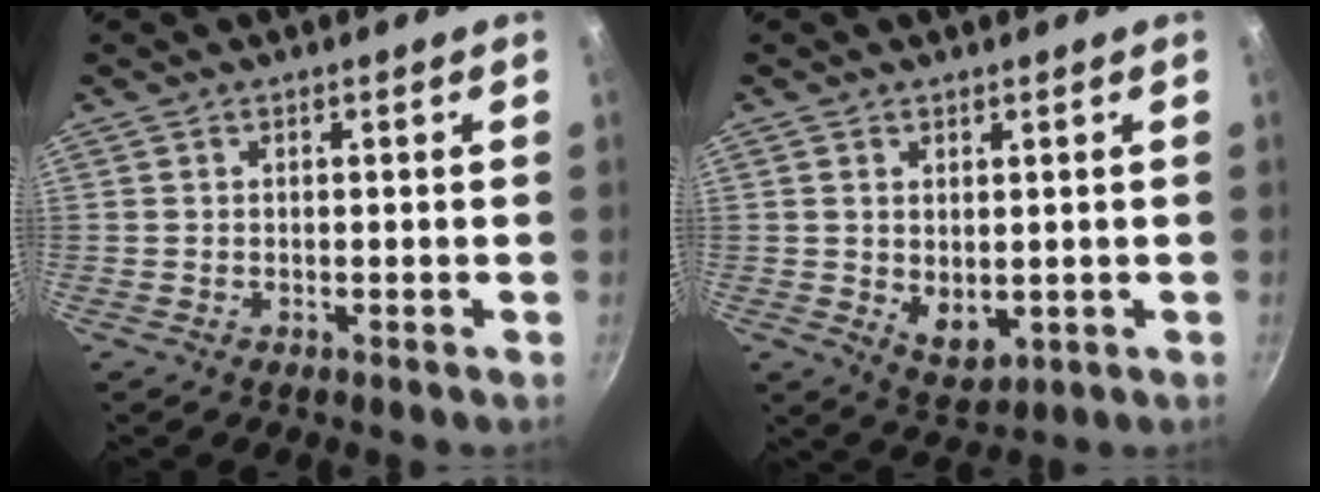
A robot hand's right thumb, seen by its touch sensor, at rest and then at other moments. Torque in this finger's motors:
{"motor_torque": [-0.61, 0.22, 0.29, 0.49, 0.01]}